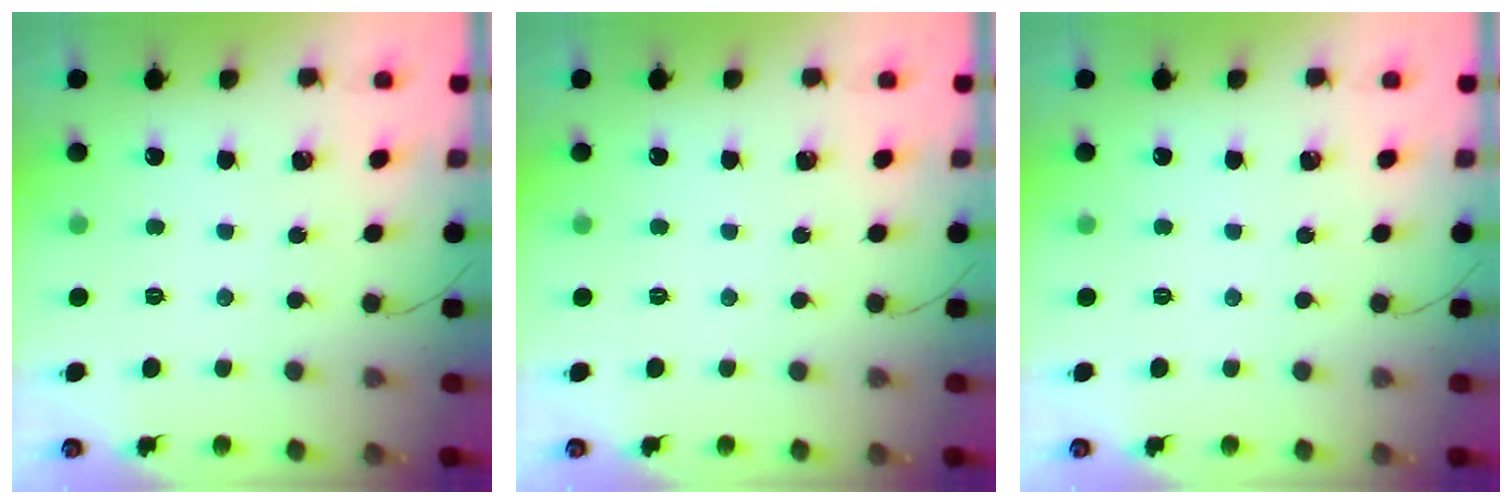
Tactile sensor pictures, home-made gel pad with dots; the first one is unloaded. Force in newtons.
{"total": 0.0}
{"total": 0.0}